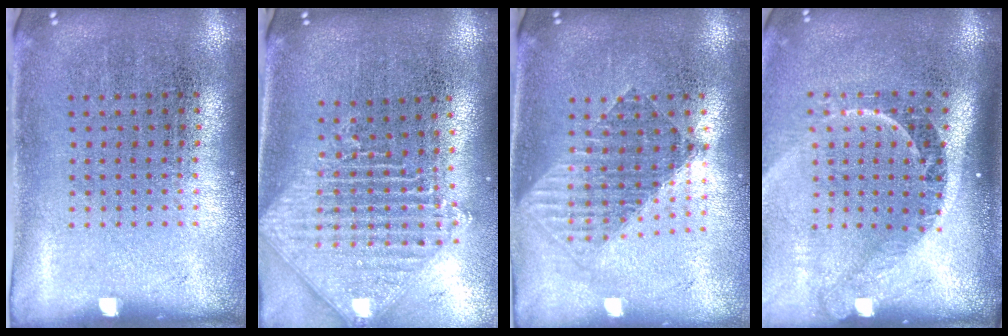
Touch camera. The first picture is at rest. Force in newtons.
{"total": 2.0, "press": 1.7, "slide": 1.2}
{"total": 1.5, "press": 1.2, "slide": 0.8}
{"total": 2.3, "press": 1.6, "slide": 1.6}